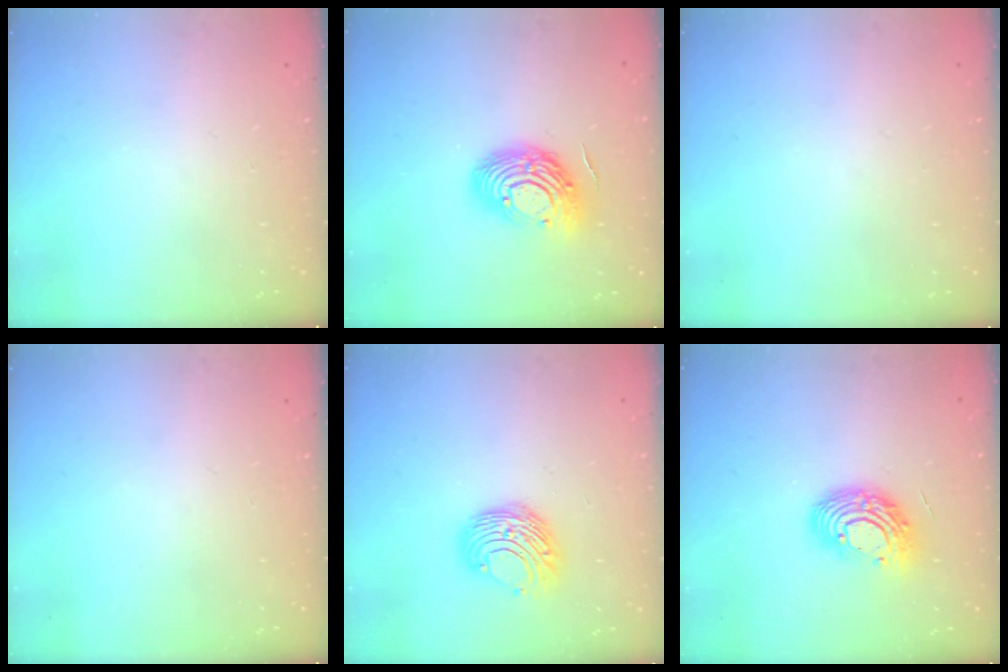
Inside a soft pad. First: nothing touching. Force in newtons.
{"total": 14.4, "press": 14.3, "slide": 1.2}
{"total": 0.0}
{"total": 0.0}
{"total": 9.1, "press": 9.1, "slide": 0.4}
{"total": 12.1, "press": 12.0, "slide": 1.0}